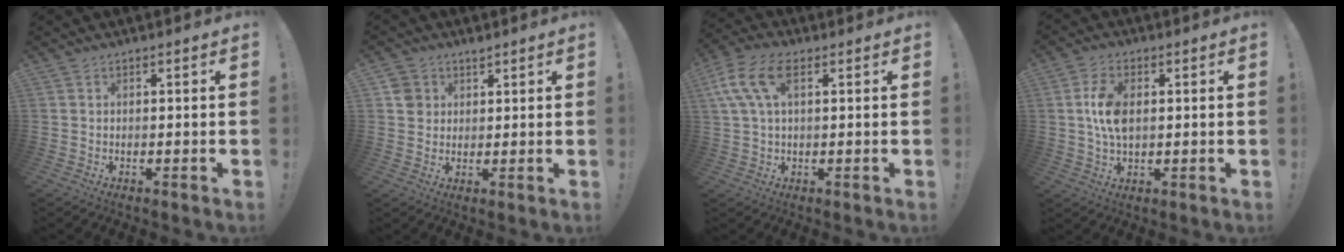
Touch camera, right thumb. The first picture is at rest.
{"total": 4.0, "force": [2.1, 3.4, 0.7], "torque": [-0.001, -0.007, 0.038]}
{"total": 10.6, "force": [3.8, 5.5, 8.3], "torque": [-0.175, 0.009, 0.078]}
{"total": 8.8, "force": [1.0, 5.3, 7.0], "torque": [-0.127, 0.000, 0.015]}